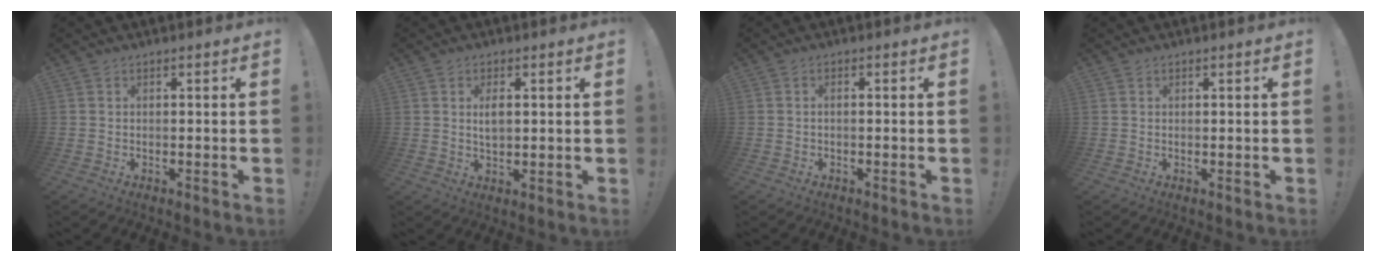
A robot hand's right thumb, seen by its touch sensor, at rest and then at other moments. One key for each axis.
{"total": 3.7, "fx": 0.9, "fy": 1.8, "fz": 3.1, "tx": -0.040, "ty": -0.008, "tz": 0.011}
{"total": 1.3, "fx": -0.8, "fy": 0.1, "fz": 1.0, "tx": -0.018, "ty": 0.001, "tz": -0.014}
{"total": 0.0}